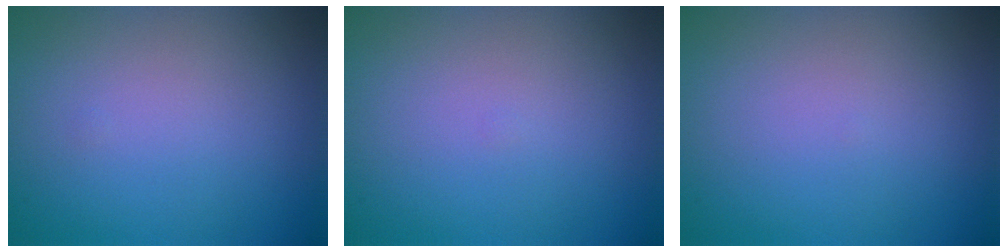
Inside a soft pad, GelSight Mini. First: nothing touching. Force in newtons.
{"total": 0.0}
{"total": 0.0}